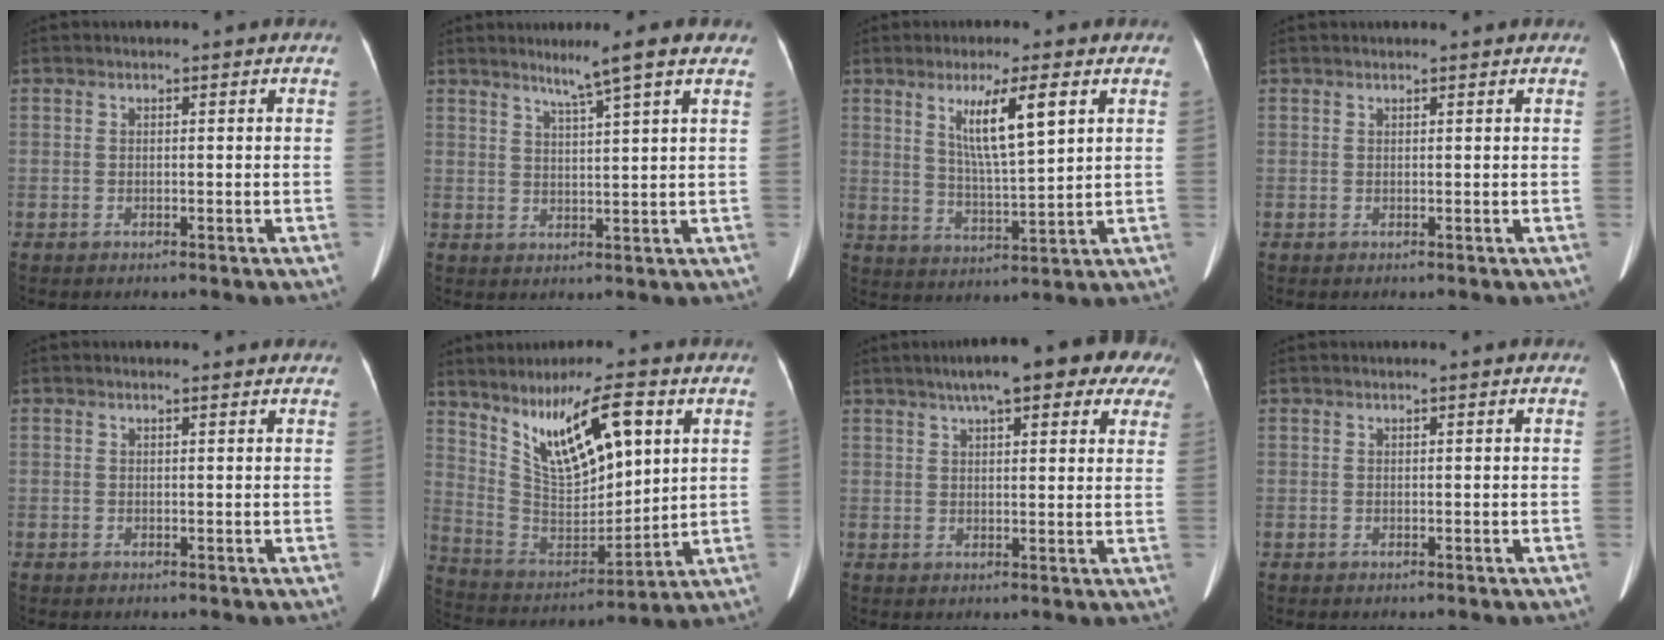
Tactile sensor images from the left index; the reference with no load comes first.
{"total": 5.7, "force": [4.0, -1.1, 3.9], "torque": [-0.067, 0.004, 0.066]}
{"total": 8.5, "force": [3.6, 0.5, 7.7], "torque": [-0.142, -0.008, 0.065]}
{"total": 1.7, "force": [1.6, 0.1, 0.6], "torque": [-0.010, 0.019, 0.020]}
{"total": 1.4, "force": [1.2, 0.6, 0.2], "torque": [-0.008, 0.012, 0.010]}
{"total": 14.9, "force": [7.0, 4.6, 12.3], "torque": [-0.228, 0.009, 0.140]}
{"total": 17.4, "force": [12.2, 4.1, 11.6], "torque": [-0.163, 0.043, 0.146]}
{"total": 0.5, "force": [0.5, -0.1, 0.3], "torque": [-0.009, 0.006, 0.012]}